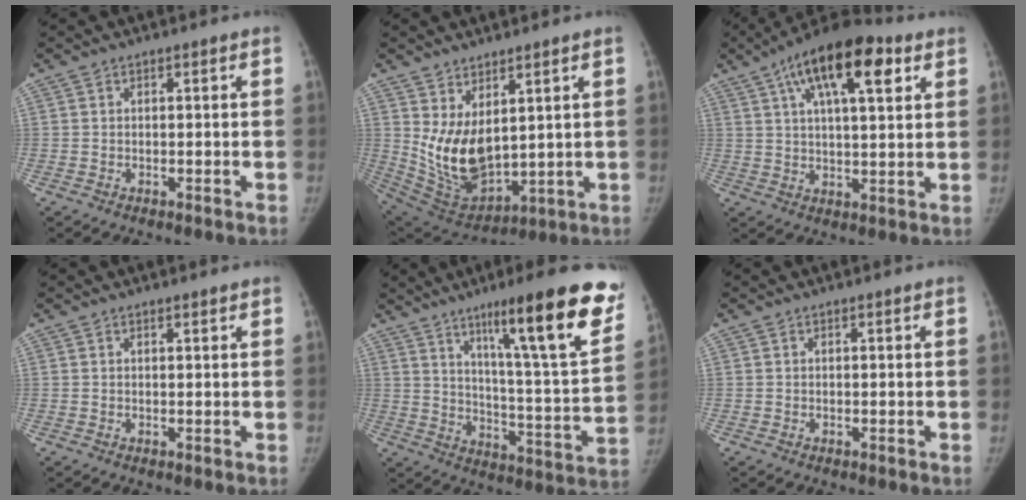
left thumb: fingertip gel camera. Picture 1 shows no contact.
{"total": 12.6, "force": [3.4, 6.7, 10.1], "torque": [-0.169, -0.036, 0.091]}
{"total": 16.9, "force": [7.9, 6.4, 13.6], "torque": [-0.204, -0.005, 0.122]}
{"total": 0.6, "force": [0.5, 0.1, 0.3], "torque": [-0.007, -0.004, 0.009]}
{"total": 24.6, "force": [13.8, 3.3, 20.1], "torque": [-0.267, -0.053, 0.210]}
{"total": 0.0}